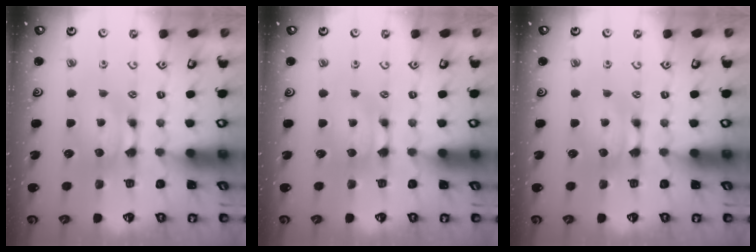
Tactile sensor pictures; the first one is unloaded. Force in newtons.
{"total": 0.0}
{"total": 0.0}